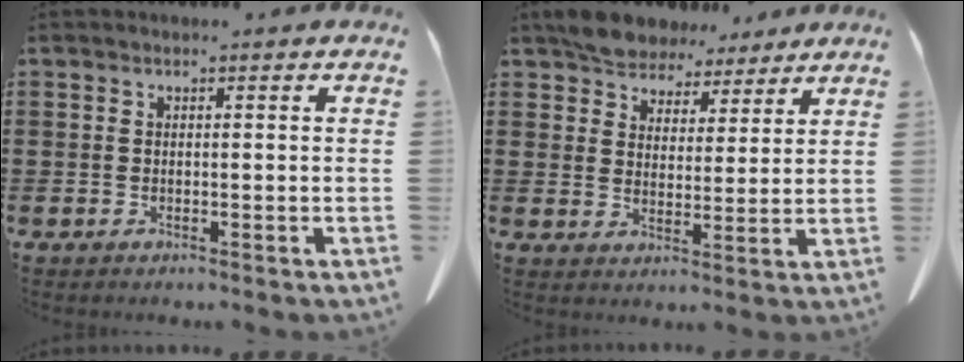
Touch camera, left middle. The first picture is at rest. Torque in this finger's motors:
{"motor_torque": [0.09, -0.06, 0.29, 0.04]}